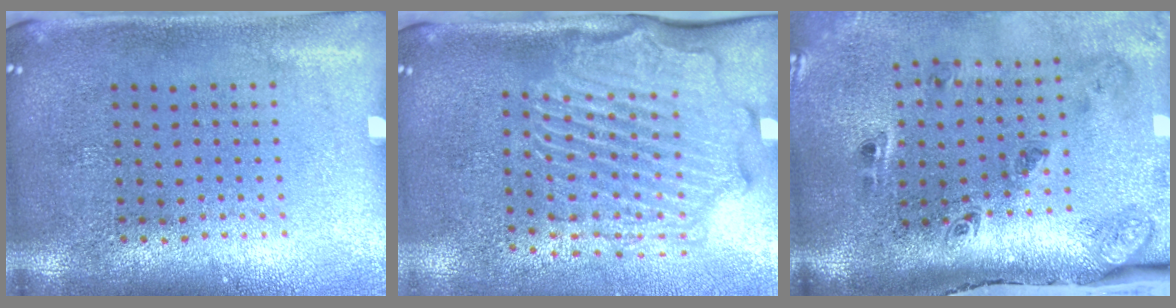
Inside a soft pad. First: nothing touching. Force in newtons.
{"total": 2.6, "press": 2.2, "slide": 1.4}
{"total": 3.4, "press": 2.1, "slide": 2.7}